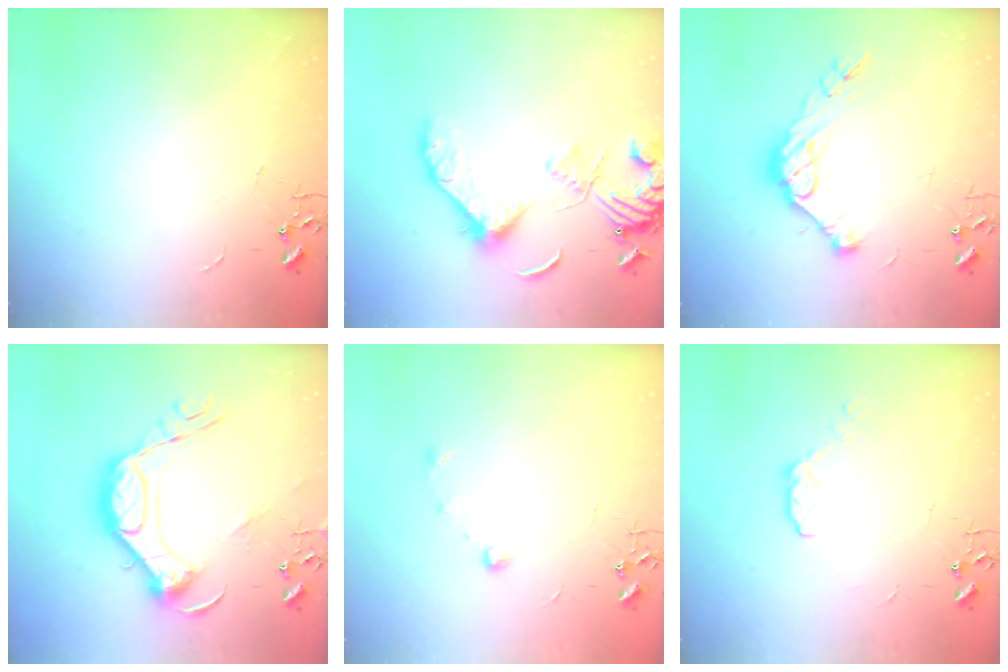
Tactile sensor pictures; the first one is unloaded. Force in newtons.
{"total": 14.5, "press": 14.4, "slide": 2.0}
{"total": 13.7, "press": 13.6, "slide": 1.2}
{"total": 18.6, "press": 18.6, "slide": 1.3}
{"total": 7.2, "press": 7.1, "slide": 1.0}
{"total": 5.8, "press": 5.8, "slide": 0.1}